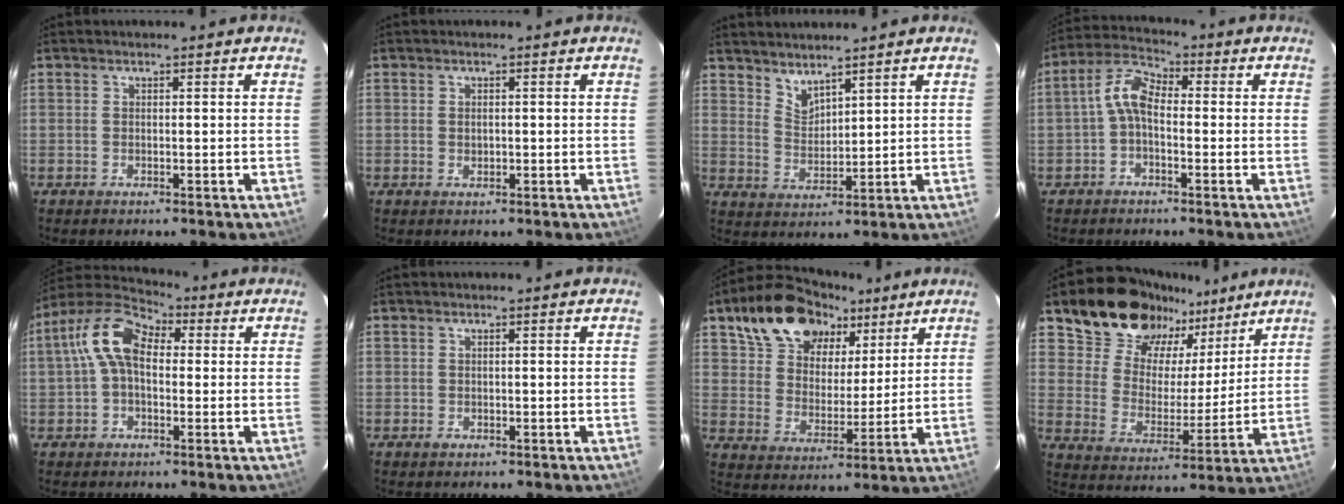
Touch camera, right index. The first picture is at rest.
{"total": 1.3, "force": [0.0, 1.0, 0.8], "torque": [-0.012, -0.001, 0.001]}
{"total": 4.5, "force": [4.0, 1.3, 1.6], "torque": [-0.025, -0.005, 0.079]}
{"total": 5.8, "force": [-1.2, 3.3, 4.7], "torque": [-0.101, 0.024, -0.030]}
{"total": 11.2, "force": [1.3, 6.7, 8.8], "torque": [-0.173, 0.035, 0.015]}
{"total": 0.8, "force": [-0.2, 0.8, 0.2], "torque": [0.000, 0.000, -0.001]}
{"total": 18.9, "force": [11.4, 11.1, 10.2], "torque": [-0.216, 0.061, 0.204]}
{"total": 19.0, "force": [13.7, 10.6, 7.8], "torque": [-0.152, 0.026, 0.232]}